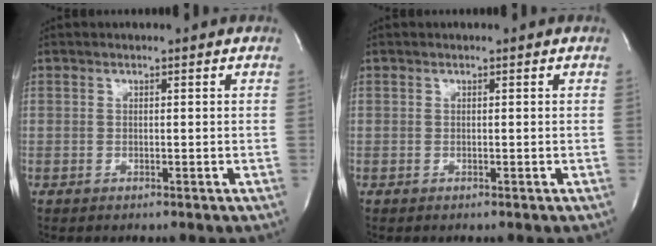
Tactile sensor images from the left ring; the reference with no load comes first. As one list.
[{"total": 0.0}]